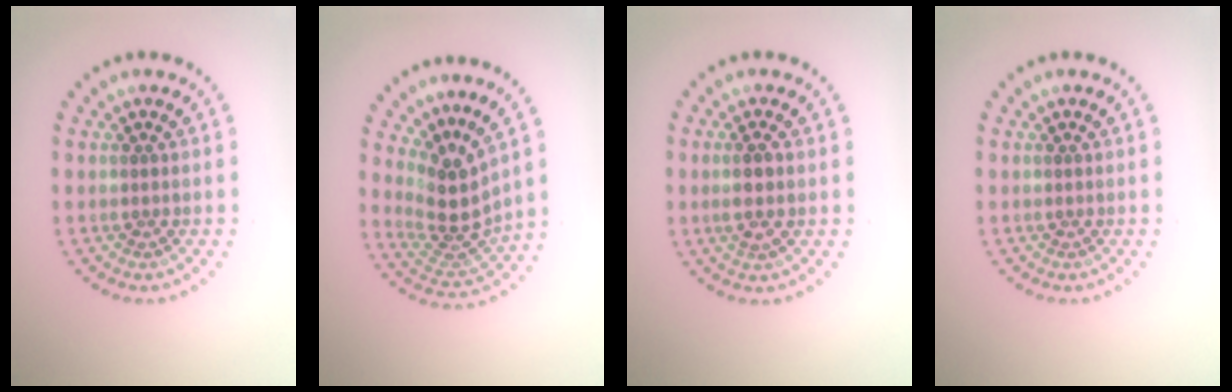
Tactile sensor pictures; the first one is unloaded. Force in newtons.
{"total": 3.8, "press": 2.7, "slide": 2.7}
{"total": 1.5, "press": 1.3, "slide": 0.8}
{"total": 0.0}